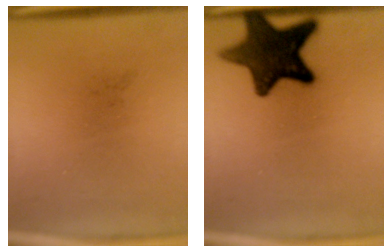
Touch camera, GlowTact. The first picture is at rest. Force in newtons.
{"total": 13.9}